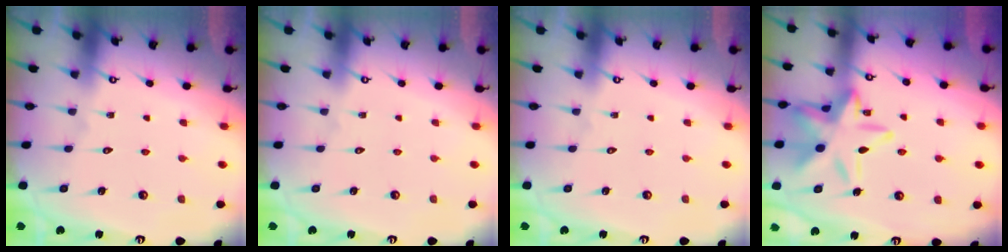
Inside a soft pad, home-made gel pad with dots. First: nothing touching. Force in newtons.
{"total": 0.0}
{"total": 0.0}
{"total": 17.5, "press": 17.4, "slide": 1.1}